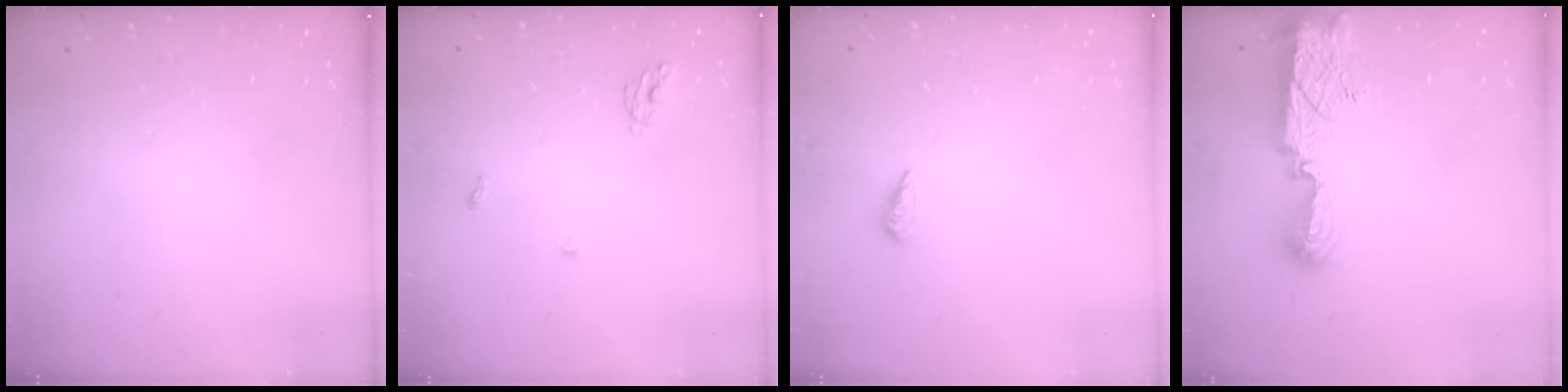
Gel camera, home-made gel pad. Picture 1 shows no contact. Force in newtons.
{"total": 4.6, "press": 4.6, "slide": 0.5}
{"total": 3.6, "press": 3.4, "slide": 1.2}
{"total": 9.8, "press": 9.8, "slide": 0.5}